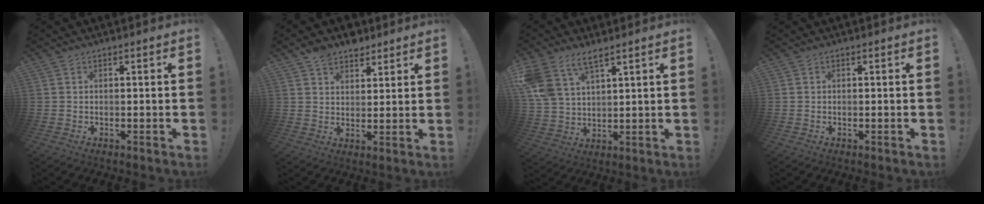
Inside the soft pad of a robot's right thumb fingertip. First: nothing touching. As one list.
[{"total": 7.1, "force": [5.4, 4.2, 1.8], "torque": [-0.017, -0.030, 0.099]}, {"total": 9.7, "force": [6.7, 4.7, 5.3], "torque": [-0.115, -0.026, 0.133]}, {"total": 0.0}]